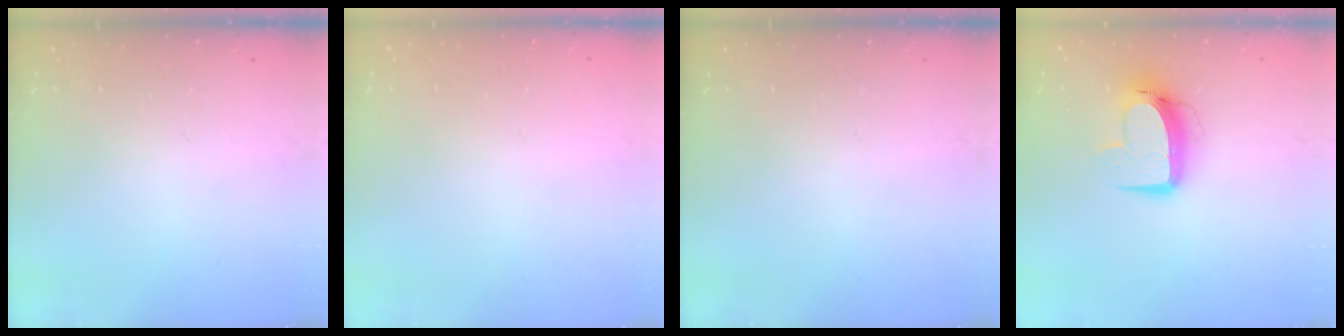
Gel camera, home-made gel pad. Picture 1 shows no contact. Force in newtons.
{"total": 0.0}
{"total": 0.0}
{"total": 11.3, "press": 11.2, "slide": 1.3}